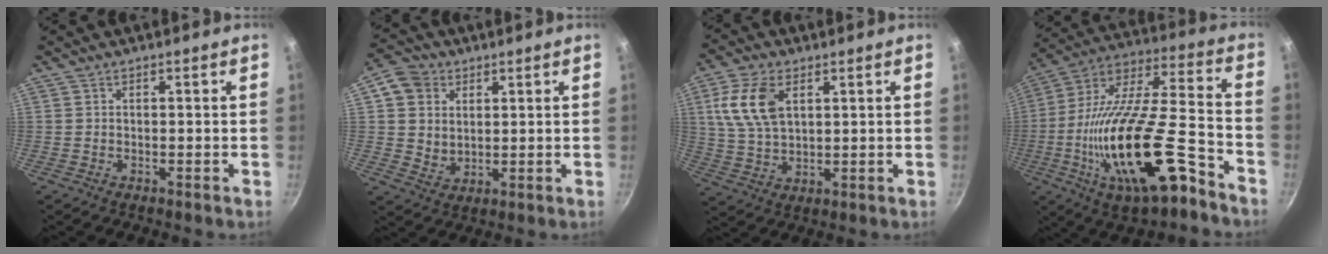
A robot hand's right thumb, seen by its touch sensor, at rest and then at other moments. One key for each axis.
{"total": 8.0, "fx": 2.8, "fy": 6.8, "fz": 3.3, "tx": -0.027, "ty": -0.011, "tz": 0.049}
{"total": 11.0, "fx": 3.6, "fy": 6.4, "fz": 8.2, "tx": -0.156, "ty": -0.006, "tz": 0.071}
{"total": 26.5, "fx": -11.3, "fy": 8.8, "fz": 22.3, "tx": -0.376, "ty": 0.037, "tz": -0.198}